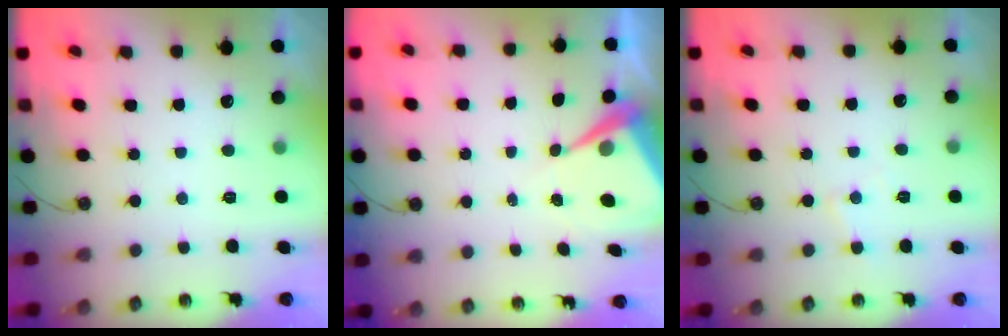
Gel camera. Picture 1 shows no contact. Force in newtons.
{"total": 7.5, "press": 7.4, "slide": 0.7}
{"total": 5.8, "press": 5.7, "slide": 0.8}